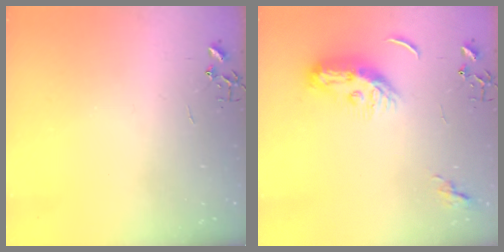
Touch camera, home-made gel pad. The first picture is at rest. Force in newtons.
{"total": 9.3, "press": 9.2, "slide": 1.2}